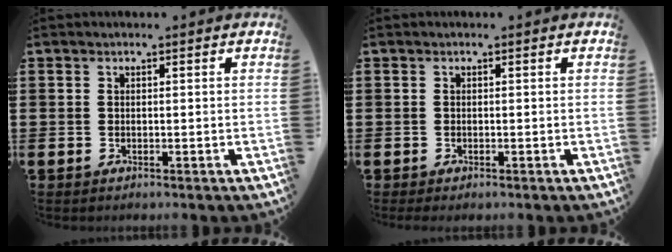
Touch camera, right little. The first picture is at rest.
{"total": 0.0}